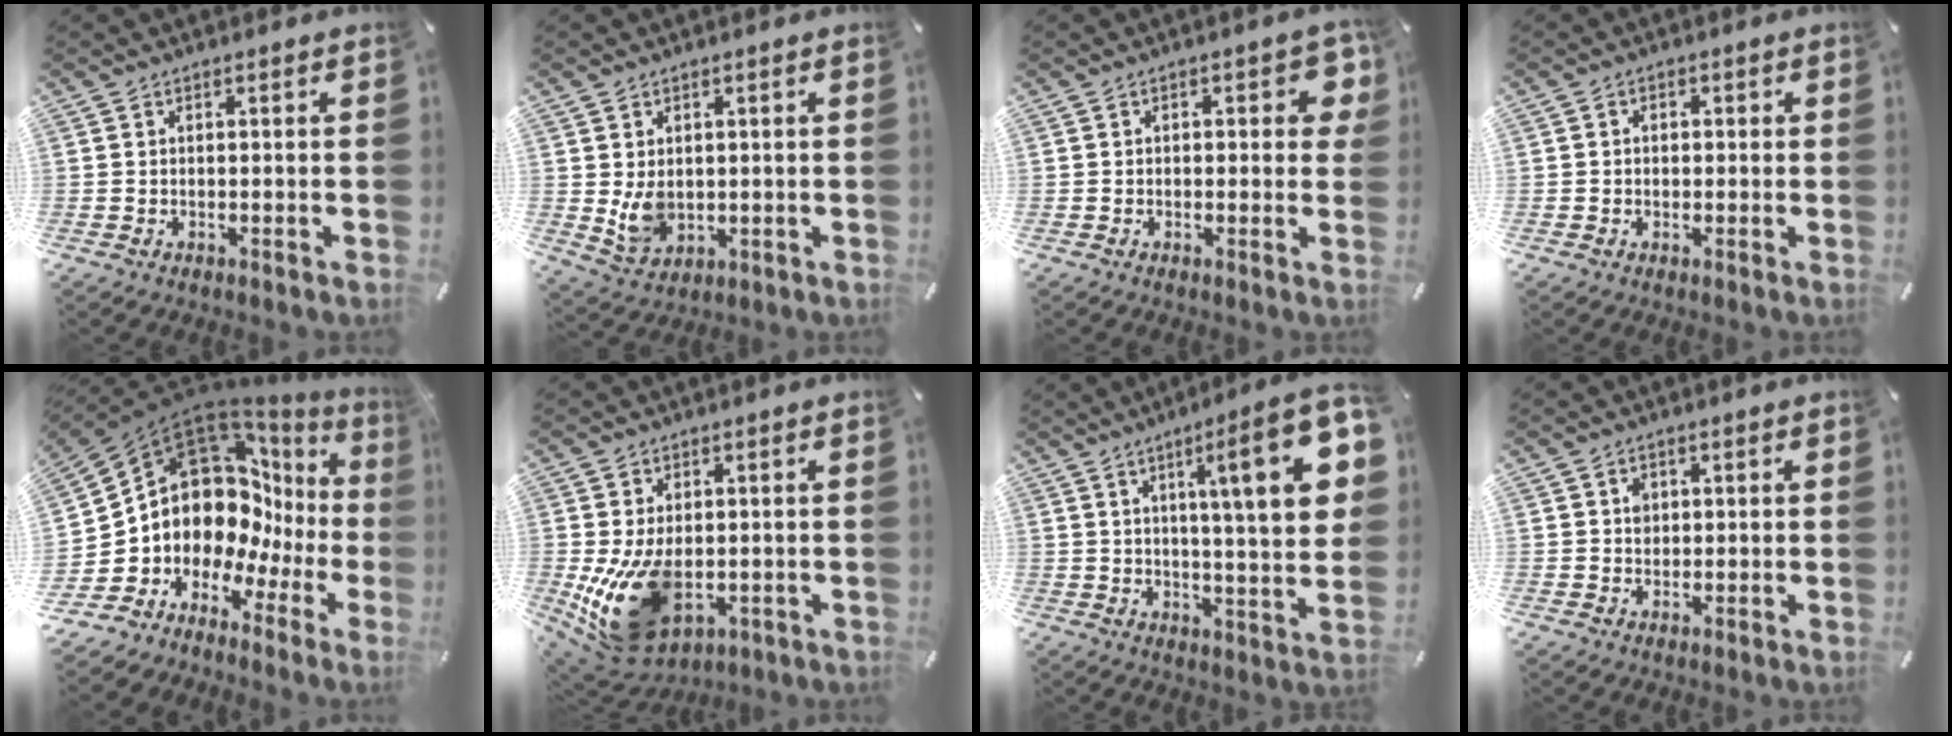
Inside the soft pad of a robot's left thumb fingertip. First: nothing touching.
{"total": 6.3, "force": [0.7, 5.1, 3.6], "torque": [-0.071, -0.010, 0.011]}
{"total": 5.3, "force": [1.1, 2.6, 4.5], "torque": [-0.057, 0.001, 0.012]}
{"total": 1.8, "force": [-0.5, 1.6, 0.7], "torque": [-0.006, 0.005, -0.013]}
{"total": 11.9, "force": [3.6, 9.5, 6.1], "torque": [-0.115, -0.084, 0.067]}
{"total": 15.6, "force": [-2.5, 10.2, 11.6], "torque": [-0.227, -0.008, -0.031]}
{"total": 20.4, "force": [7.2, 4.1, 18.6], "torque": [-0.270, -0.031, 0.092]}
{"total": 2.5, "force": [0.4, 2.2, 1.0], "torque": [-0.007, 0.000, 0.001]}